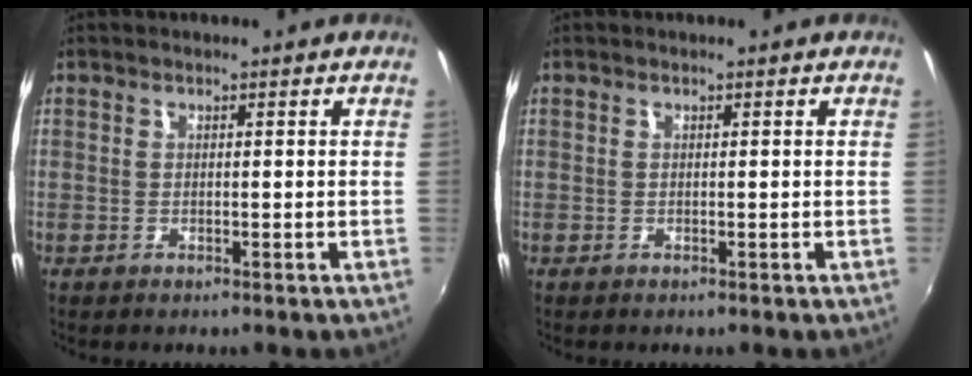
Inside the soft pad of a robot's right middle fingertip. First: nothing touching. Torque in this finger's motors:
{"motor_torque": [-0.08, 0.08, -0.02, 0.00]}